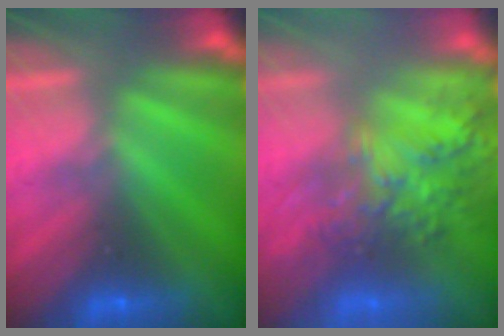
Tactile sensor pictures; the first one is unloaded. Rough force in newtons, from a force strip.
{"total": 8.1}